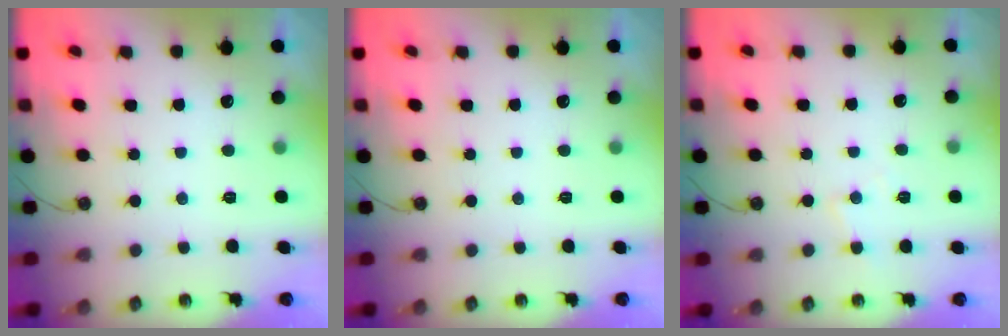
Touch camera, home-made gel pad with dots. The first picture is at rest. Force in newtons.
{"total": 0.0}
{"total": 4.9, "press": 4.8, "slide": 0.6}